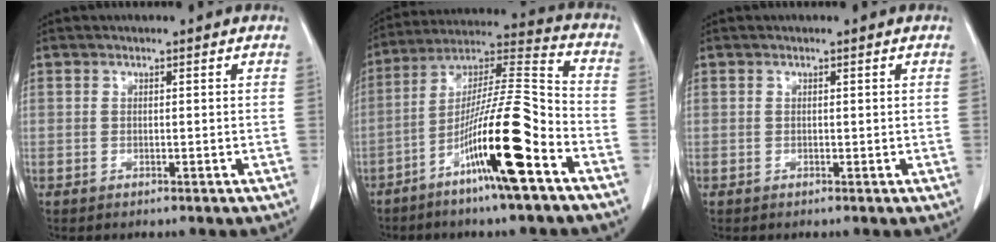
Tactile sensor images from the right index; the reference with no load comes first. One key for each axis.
{"total": 16.7, "fx": -7.8, "fy": 0.3, "fz": 14.7, "tx": -0.268, "ty": -0.009, "tz": -0.143}
{"total": 0.0}